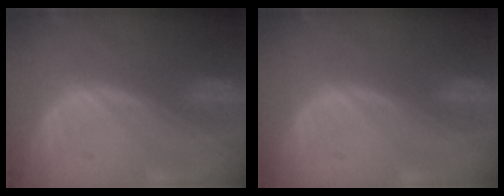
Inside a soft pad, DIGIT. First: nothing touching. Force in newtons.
{"total": 0.0}